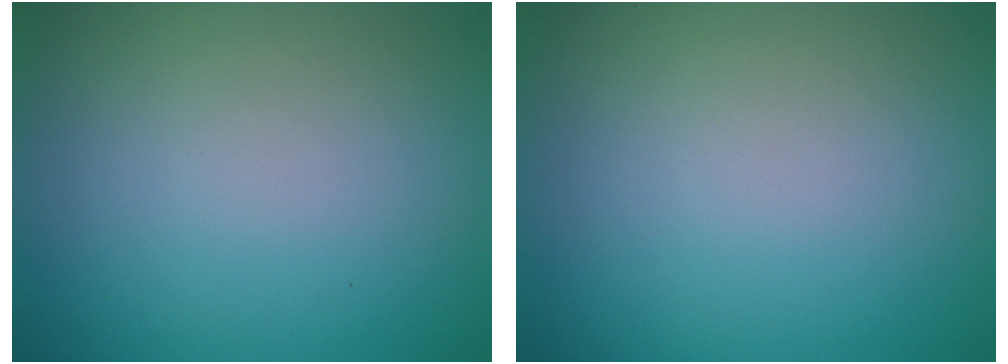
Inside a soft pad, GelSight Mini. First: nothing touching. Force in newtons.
{"total": 0.0}